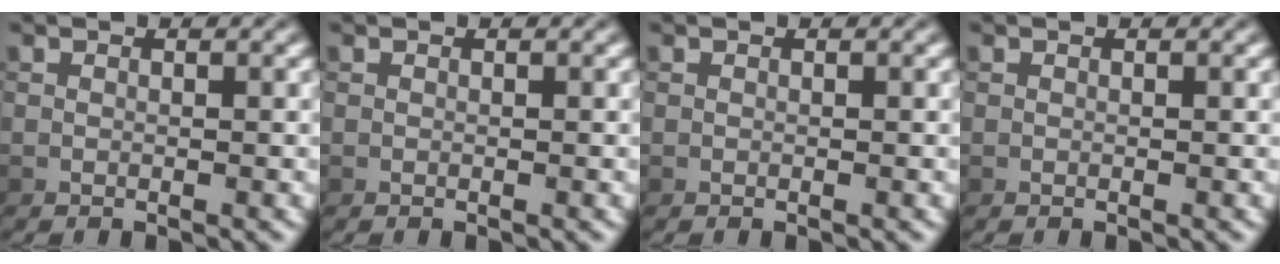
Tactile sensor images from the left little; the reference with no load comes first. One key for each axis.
{"total": 0.0}
{"total": 0.0}
{"total": 0.0}